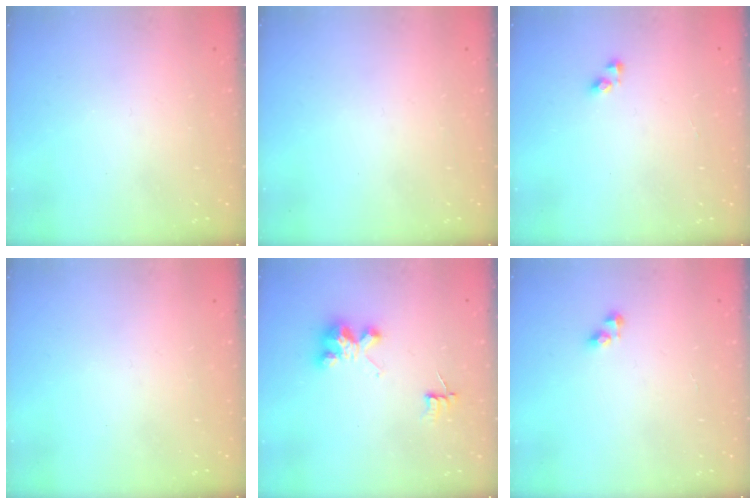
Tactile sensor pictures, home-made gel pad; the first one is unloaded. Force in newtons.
{"total": 0.0}
{"total": 3.4, "press": 3.4, "slide": 0.3}
{"total": 0.0}
{"total": 4.6, "press": 4.6, "slide": 0.3}
{"total": 3.1, "press": 3.1, "slide": 0.4}